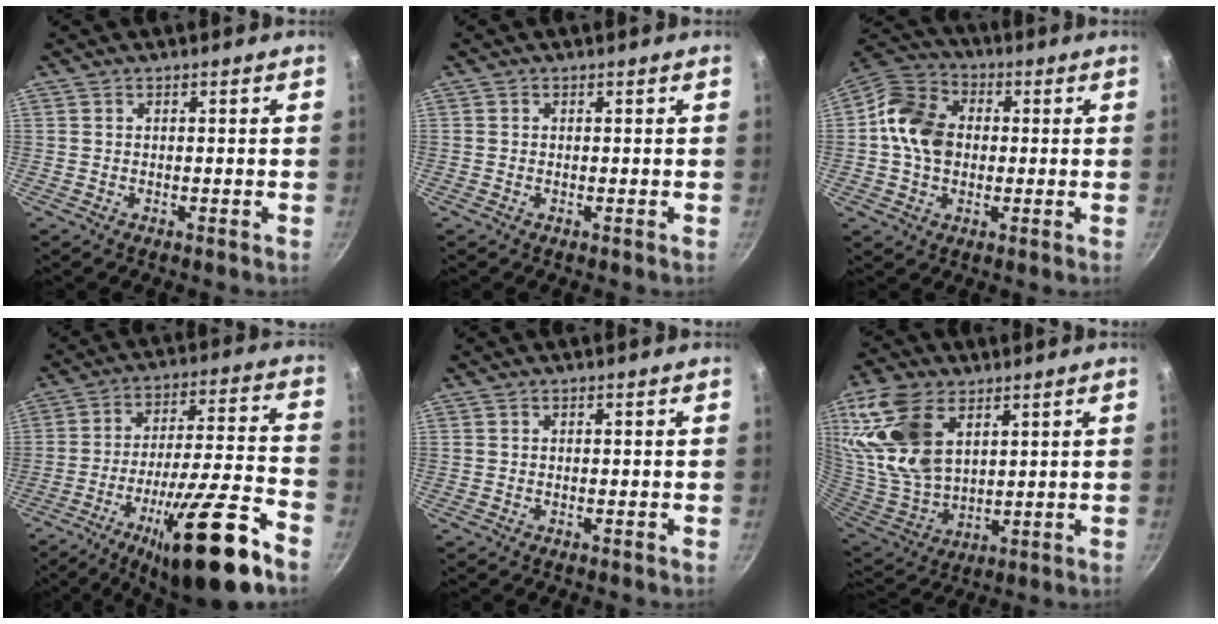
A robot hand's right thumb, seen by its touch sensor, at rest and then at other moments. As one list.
[{"total": 0.0}, {"total": 12.1, "force": [0.4, 9.4, 7.6], "torque": [-0.113, 0.018, -0.010]}, {"total": 22.0, "force": [-12.5, 4.1, 17.7], "torque": [-0.260, 0.060, -0.196]}, {"total": 0.0}, {"total": 19.3, "force": [7.9, 11.8, 13.1], "torque": [-0.260, -0.030, 0.166]}]